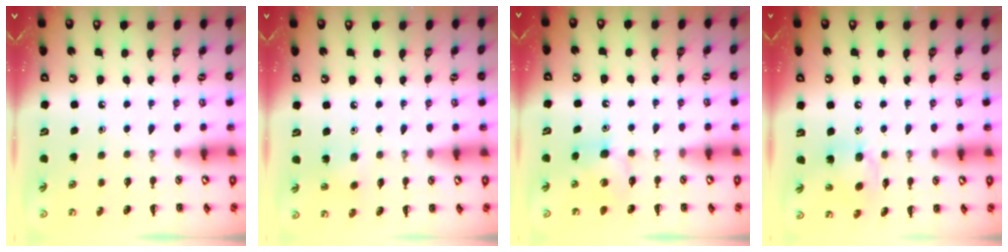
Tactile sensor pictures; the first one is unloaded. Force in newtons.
{"total": 3.4, "press": 3.2, "slide": 1.2}
{"total": 5.4, "press": 5.2, "slide": 1.5}
{"total": 8.6, "press": 8.6, "slide": 0.8}